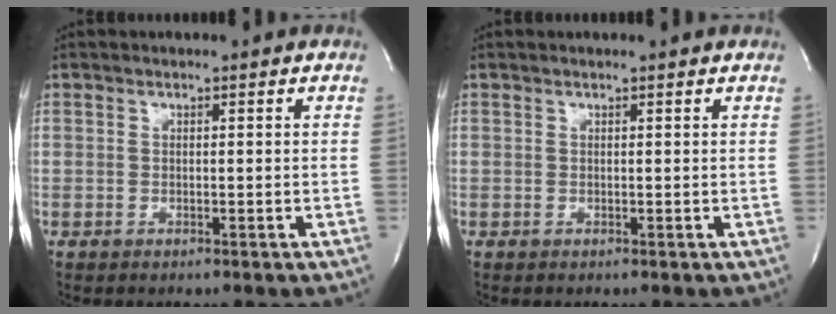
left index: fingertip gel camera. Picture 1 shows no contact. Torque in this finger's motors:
{"motor_torque": [0.06, -0.05, 0.01, 0.00]}